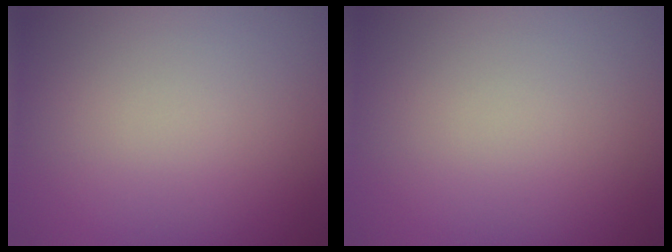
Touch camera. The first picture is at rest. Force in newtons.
{"total": 0.0}